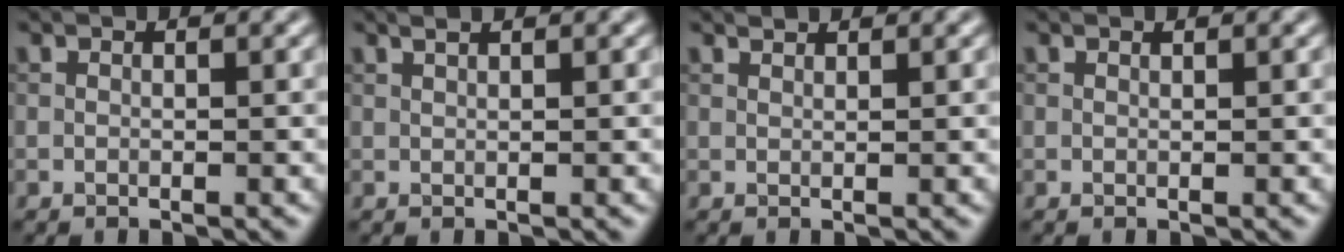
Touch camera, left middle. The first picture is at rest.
{"total": 1.6, "force": [1.1, 0.5, 0.9], "torque": [-0.004, -0.002, 0.003]}
{"total": 0.9, "force": [0.9, 0.0, 0.1], "torque": [-0.003, -0.001, 0.013]}
{"total": 0.0}